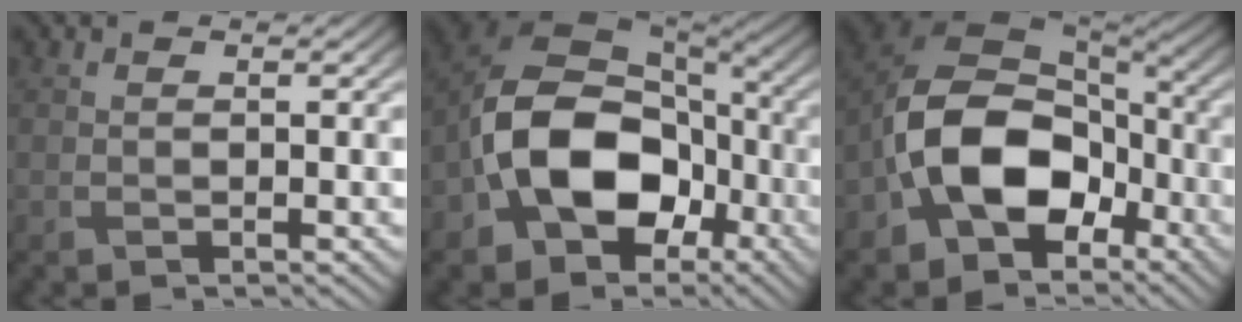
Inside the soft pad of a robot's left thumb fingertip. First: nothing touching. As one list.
[{"total": 14.6, "force": [-4.4, 10.5, 9.1], "torque": [-0.181, -0.018, -0.094]}, {"total": 13.2, "force": [-4.8, 9.0, 8.4], "torque": [-0.156, -0.003, -0.108]}]